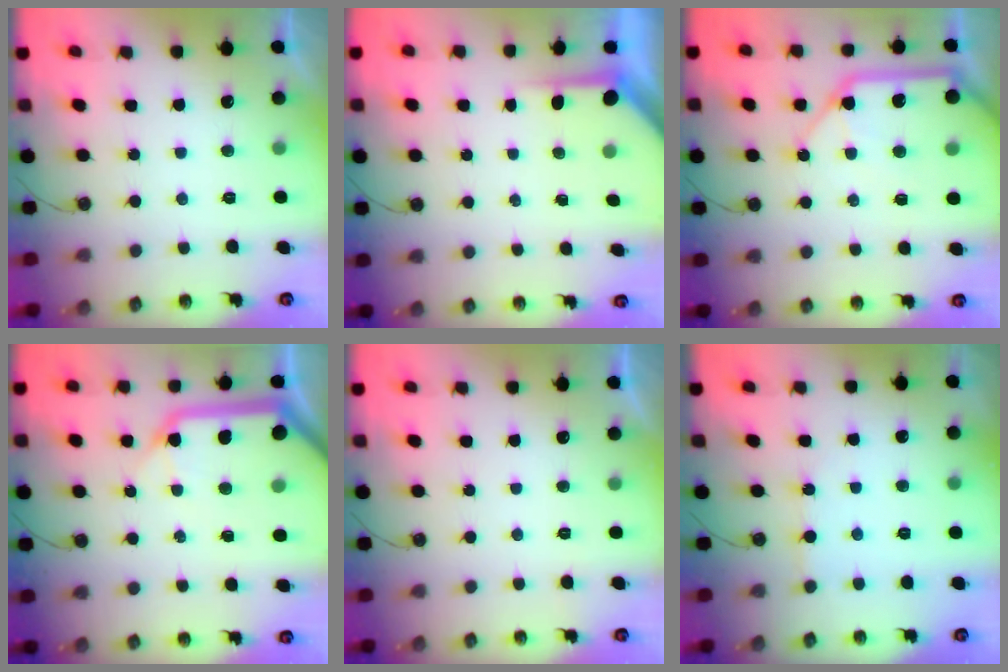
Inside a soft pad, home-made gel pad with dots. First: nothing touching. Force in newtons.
{"total": 3.6, "press": 3.6, "slide": 0.4}
{"total": 13.5, "press": 13.4, "slide": 1.7}
{"total": 17.0, "press": 16.8, "slide": 2.6}
{"total": 0.0}
{"total": 3.4, "press": 3.4, "slide": 0.4}